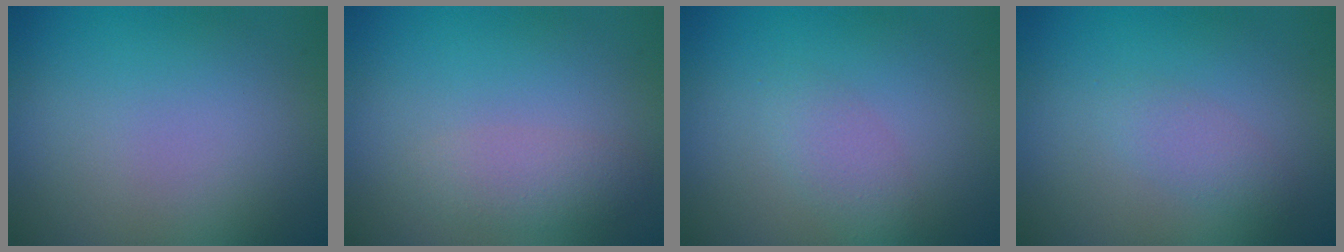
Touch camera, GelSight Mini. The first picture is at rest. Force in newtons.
{"total": 1.8, "press": 1.8, "slide": 0.0}
{"total": 1.7, "press": 1.7, "slide": 0.1}
{"total": 1.4, "press": 1.4, "slide": 0.1}